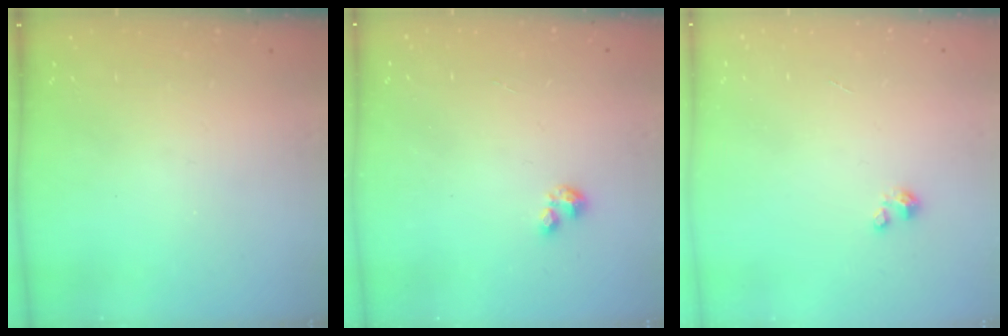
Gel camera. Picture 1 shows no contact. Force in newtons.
{"total": 0.7, "press": 0.6, "slide": 0.2}
{"total": 1.2, "press": 1.1, "slide": 0.1}